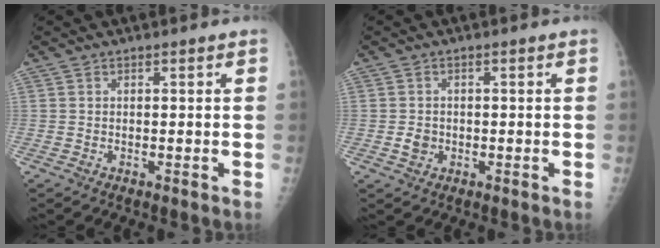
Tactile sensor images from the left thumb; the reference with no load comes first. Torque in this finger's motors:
{"motor_torque": [-0.28, 0.15, -0.01, -0.02, -0.03]}